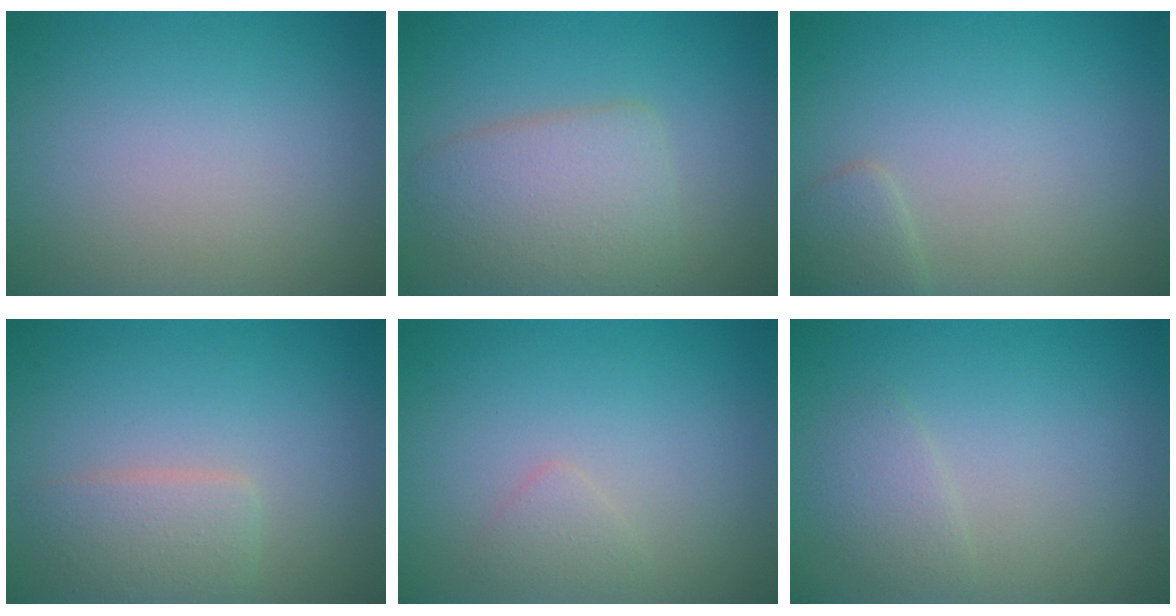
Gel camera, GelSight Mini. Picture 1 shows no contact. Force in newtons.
{"total": 4.8, "press": 4.8, "slide": 0.1}
{"total": 1.4, "press": 1.4, "slide": 0.1}
{"total": 2.6, "press": 2.6, "slide": 0.1}
{"total": 1.1, "press": 1.1, "slide": 0.0}
{"total": 1.5, "press": 1.5, "slide": 0.1}